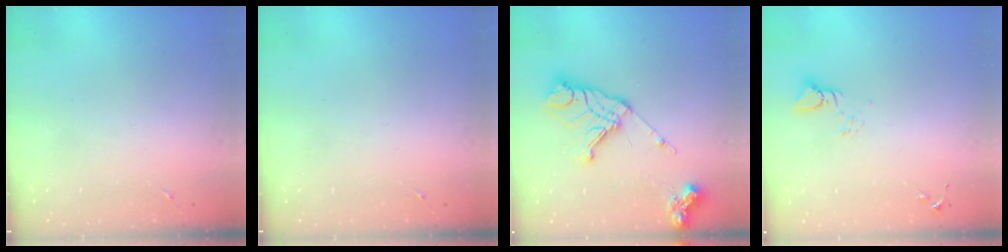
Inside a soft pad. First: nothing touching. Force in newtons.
{"total": 0.0}
{"total": 18.6, "press": 18.5, "slide": 2.1}
{"total": 4.0, "press": 4.0, "slide": 0.3}